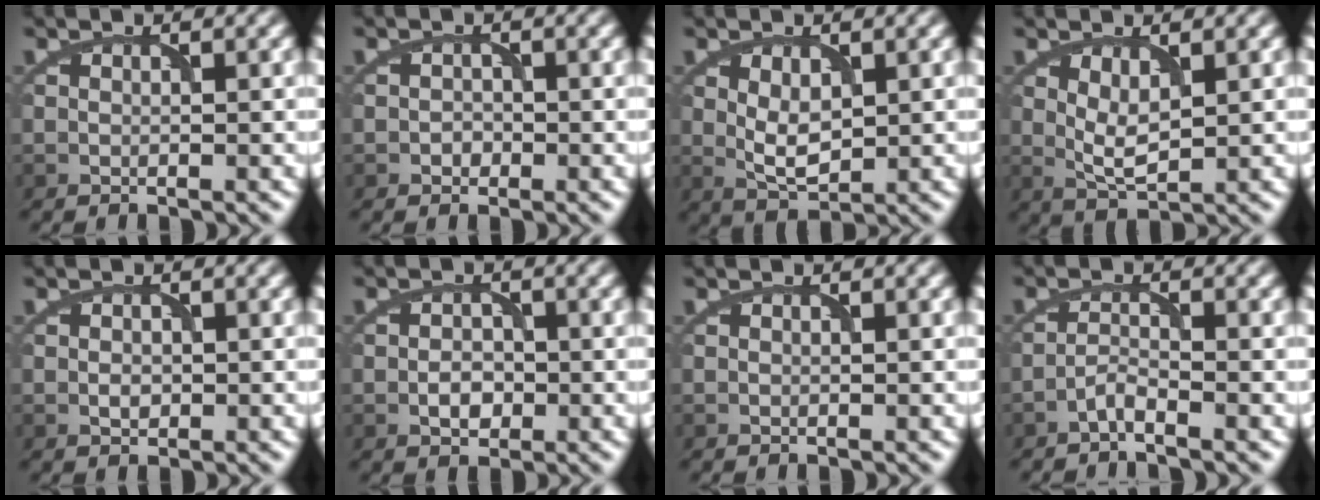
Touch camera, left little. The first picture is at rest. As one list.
[{"total": 1.0, "force": [-0.4, 0.8, 0.2], "torque": [-0.001, -0.001, -0.009]}, {"total": 2.9, "force": [0.4, 1.6, 2.4], "torque": [-0.050, -0.005, 0.014]}, {"total": 2.6, "force": [0.8, 1.0, 2.2], "torque": [-0.048, -0.006, 0.020]}, {"total": 1.0, "force": [-0.2, 0.8, 0.6], "torque": [-0.010, -0.002, -0.005]}, {"total": 2.0, "force": [-0.7, 1.4, 1.3], "torque": [-0.022, 0.001, -0.014]}, {"total": 0.0}, {"total": 1.4, "force": [-1.2, 0.1, 0.8], "torque": [-0.018, 0.007, -0.028]}]